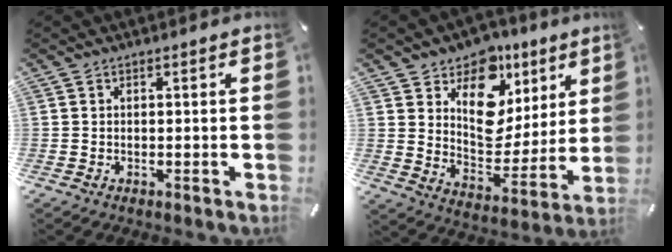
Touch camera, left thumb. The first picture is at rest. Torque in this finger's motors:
{"motor_torque": [2.02, 1.93, 1.28, -1.48, 0.41]}